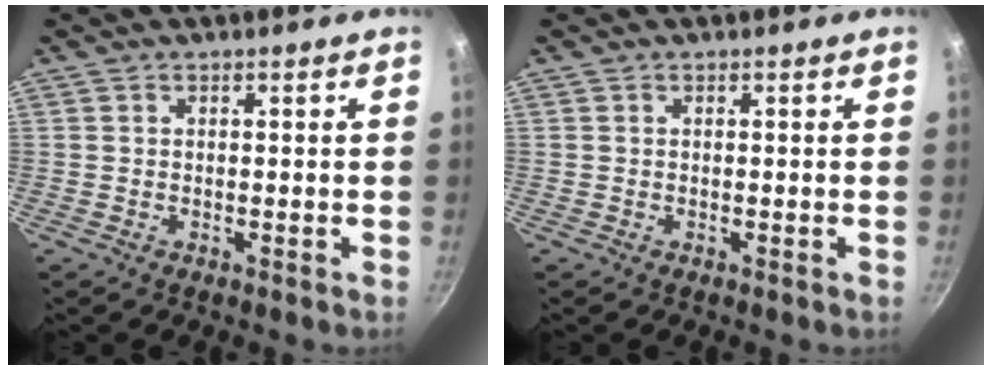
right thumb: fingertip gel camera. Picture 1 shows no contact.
{"total": 0.0}